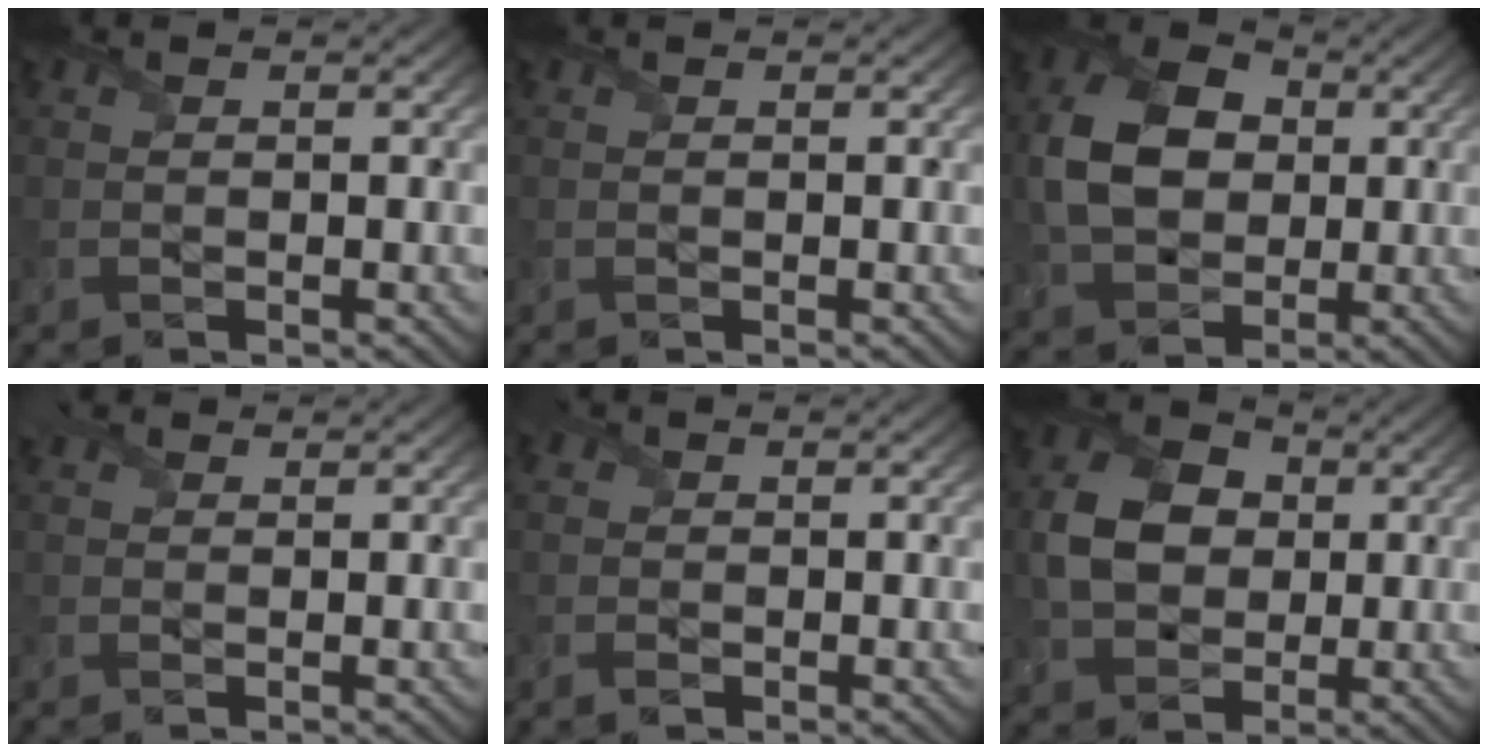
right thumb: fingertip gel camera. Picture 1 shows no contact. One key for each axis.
{"total": 0.0}
{"total": 9.6, "fx": 0.9, "fy": 7.2, "fz": 6.2, "tx": -0.147, "ty": 0.008, "tz": 0.014}
{"total": 1.3, "fx": 1.1, "fy": 0.7, "fz": 0.4, "tx": -0.015, "ty": 0.006, "tz": 0.016}
{"total": 1.5, "fx": -0.2, "fy": 1.4, "fz": 0.5, "tx": -0.018, "ty": -0.002, "tz": -0.010}
{"total": 7.8, "fx": 0.7, "fy": 6.1, "fz": 4.7, "tx": -0.111, "ty": 0.010, "tz": 0.007}